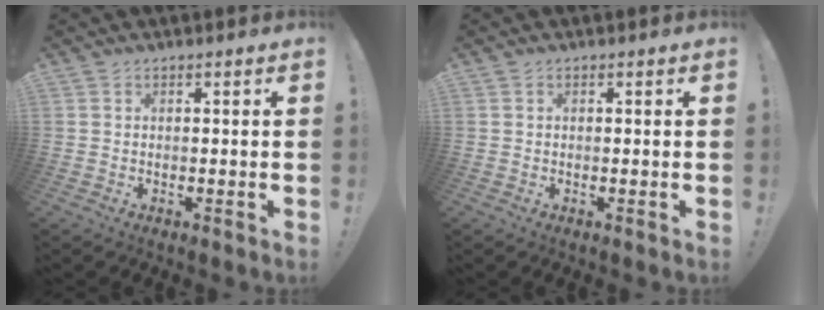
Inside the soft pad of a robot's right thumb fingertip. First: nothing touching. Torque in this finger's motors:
{"motor_torque": [-0.20, -0.02, 0.19, -0.12, -0.03]}